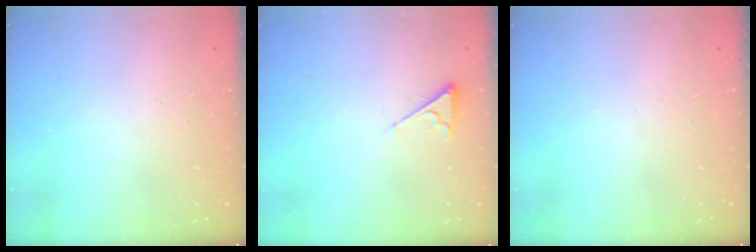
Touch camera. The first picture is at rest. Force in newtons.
{"total": 3.9, "press": 3.9, "slide": 0.6}
{"total": 0.0}